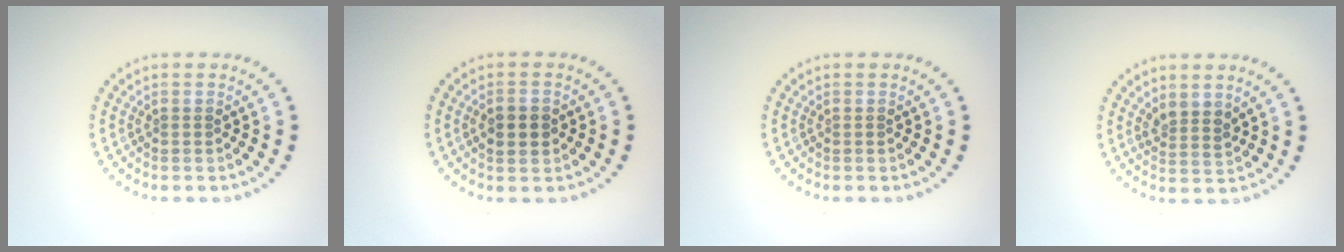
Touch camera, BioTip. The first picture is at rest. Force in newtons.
{"total": 2.9, "press": 2.9, "slide": 0.0}
{"total": 0.0}
{"total": 2.0, "press": 1.6, "slide": 1.1}